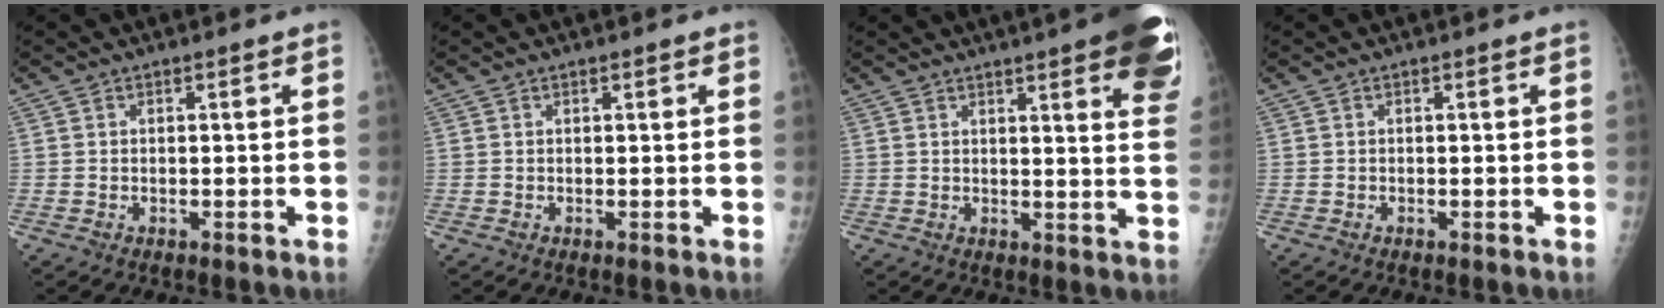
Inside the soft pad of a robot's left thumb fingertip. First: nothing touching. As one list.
[{"total": 0.7, "force": [0.5, 0.3, 0.4], "torque": [-0.004, -0.001, 0.005]}, {"total": 16.8, "force": [9.8, 3.2, 13.3], "torque": [-0.148, -0.031, 0.102]}, {"total": 0.0}]